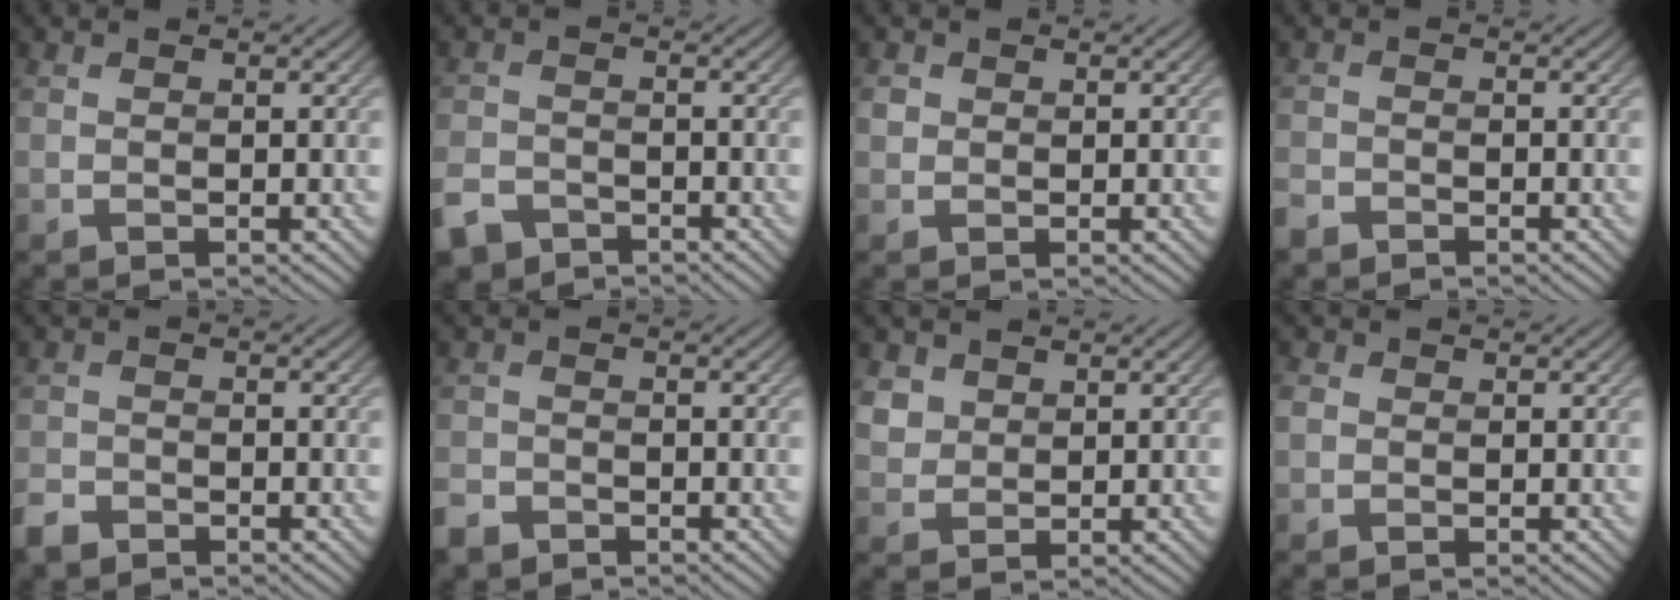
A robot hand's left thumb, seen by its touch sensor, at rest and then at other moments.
{"total": 4.2, "force": [-3.4, 2.0, 1.4], "torque": [-0.031, -0.008, -0.073]}
{"total": 1.2, "force": [0.3, 1.1, 0.3], "torque": [-0.007, 0.000, 0.004]}
{"total": 2.0, "force": [-1.8, 0.7, 0.5], "torque": [-0.012, -0.007, -0.042]}
{"total": 2.6, "force": [-2.3, 1.0, 0.8], "torque": [-0.017, -0.006, -0.053]}
{"total": 2.7, "force": [-2.3, 1.3, 0.7], "torque": [-0.017, -0.007, -0.055]}
{"total": 2.7, "force": [1.7, 2.0, 0.8], "torque": [-0.027, 0.001, 0.036]}
{"total": 1.4, "force": [0.0, 1.3, 0.5], "torque": [-0.011, -0.001, -0.006]}